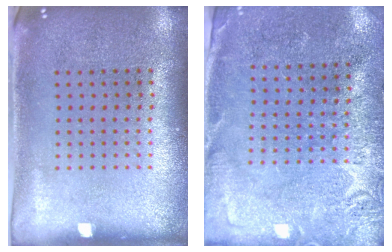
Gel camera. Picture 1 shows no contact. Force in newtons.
{"total": 2.7, "press": 2.6, "slide": 0.6}